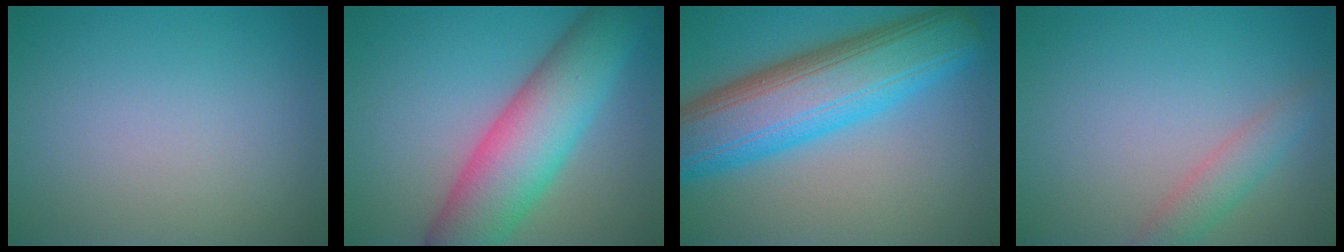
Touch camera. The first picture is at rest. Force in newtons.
{"total": 9.6, "press": 9.6, "slide": 0.3}
{"total": 12.0, "press": 12.0, "slide": 0.2}
{"total": 2.4, "press": 2.4, "slide": 0.1}